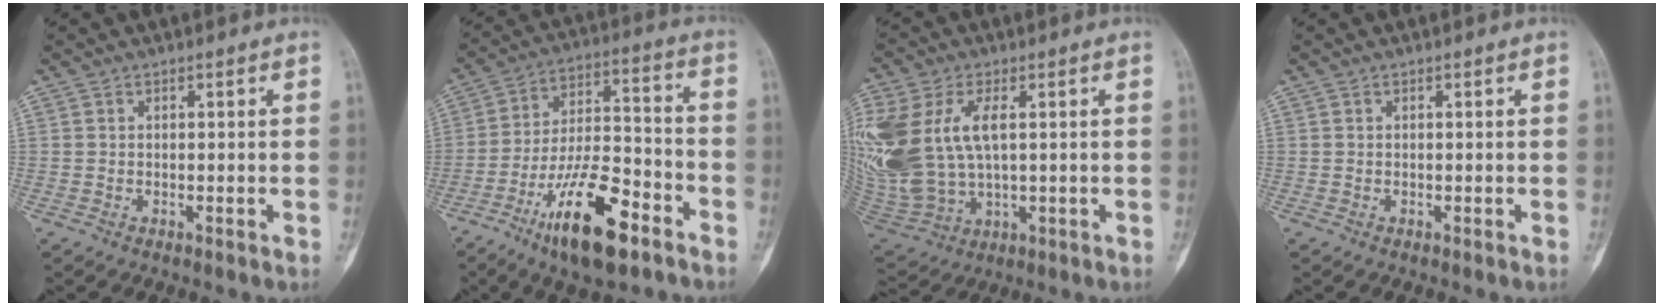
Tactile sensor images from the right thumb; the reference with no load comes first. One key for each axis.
{"total": 18.0, "fx": -10.1, "fy": 6.3, "fz": 13.4, "tx": -0.225, "ty": 0.064, "tz": -0.173}
{"total": 20.5, "fx": 3.4, "fy": 11.9, "fz": 16.4, "tx": -0.393, "ty": -0.014, "tz": 0.075}
{"total": 0.0}